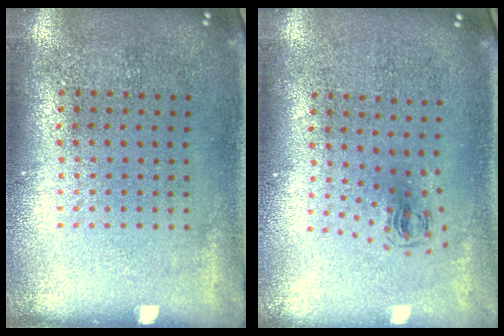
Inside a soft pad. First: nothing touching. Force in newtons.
{"total": 0.7, "press": 0.4, "slide": 0.6}